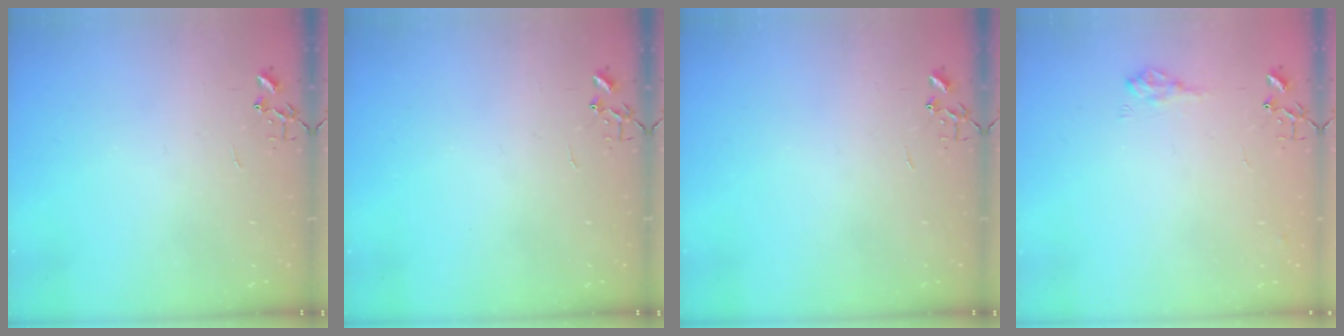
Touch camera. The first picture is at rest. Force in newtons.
{"total": 0.0}
{"total": 0.0}
{"total": 8.8, "press": 8.7, "slide": 1.0}